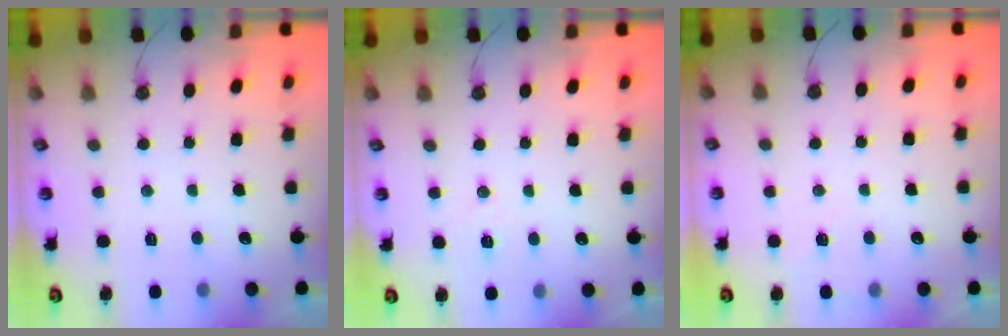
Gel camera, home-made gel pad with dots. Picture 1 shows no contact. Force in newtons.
{"total": 5.3, "press": 4.8, "slide": 2.3}
{"total": 3.9, "press": 3.4, "slide": 1.9}